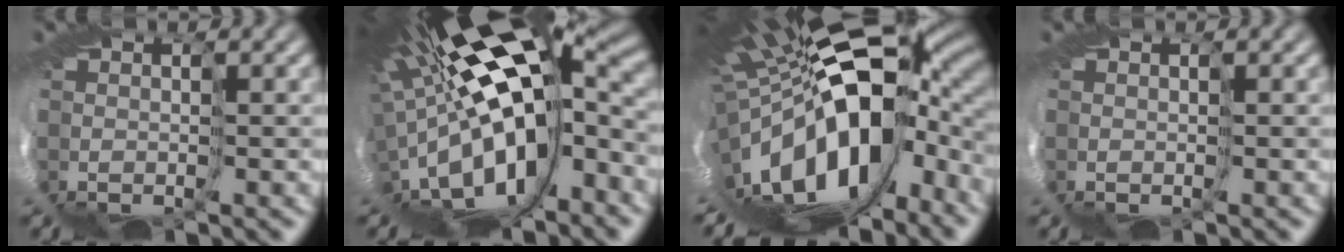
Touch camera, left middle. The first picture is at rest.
{"total": 12.8, "force": [0.2, 4.1, 12.1], "torque": [-0.193, -0.042, 0.014]}
{"total": 13.6, "force": [-1.8, 5.8, 12.2], "torque": [-0.239, -0.037, -0.026]}
{"total": 0.0}